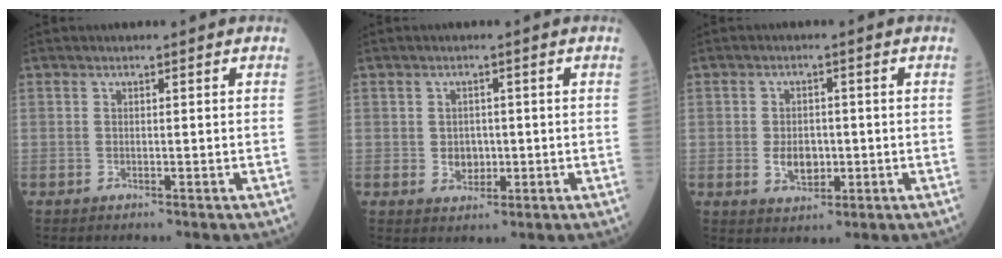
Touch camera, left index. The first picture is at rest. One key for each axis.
{"total": 2.7, "fx": -0.2, "fy": 2.2, "fz": 1.5, "tx": -0.024, "ty": 0.005, "tz": 0.004}
{"total": 4.2, "fx": -0.8, "fy": 2.9, "fz": 3.0, "tx": -0.055, "ty": 0.000, "tz": -0.004}